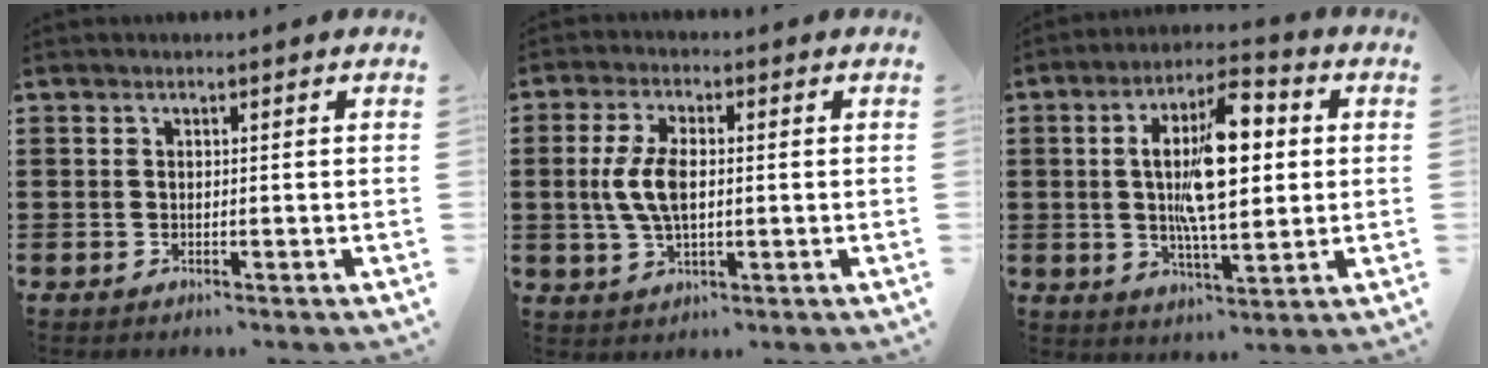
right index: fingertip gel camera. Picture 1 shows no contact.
{"total": 6.6, "force": [0.1, 3.0, 5.9], "torque": [-0.141, -0.001, -0.007]}
{"total": 13.2, "force": [1.5, 5.1, 12.1], "torque": [-0.212, 0.002, 0.018]}